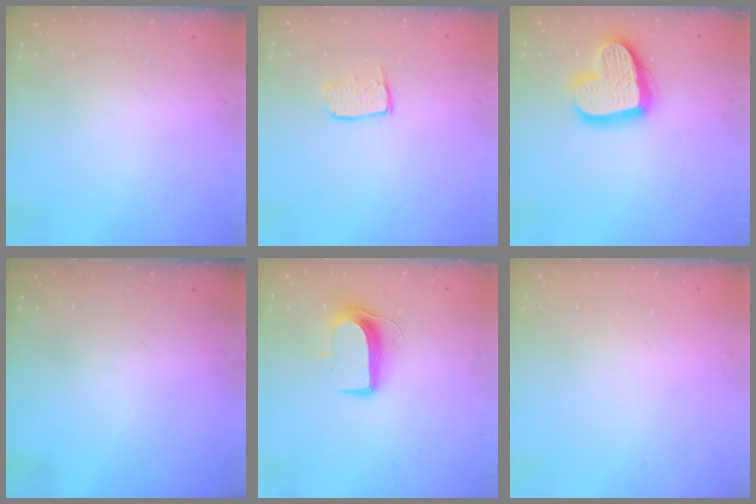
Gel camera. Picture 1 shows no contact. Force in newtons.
{"total": 5.8, "press": 5.8, "slide": 0.4}
{"total": 17.9, "press": 17.9, "slide": 1.4}
{"total": 0.0}
{"total": 9.4, "press": 9.4, "slide": 0.3}
{"total": 0.0}